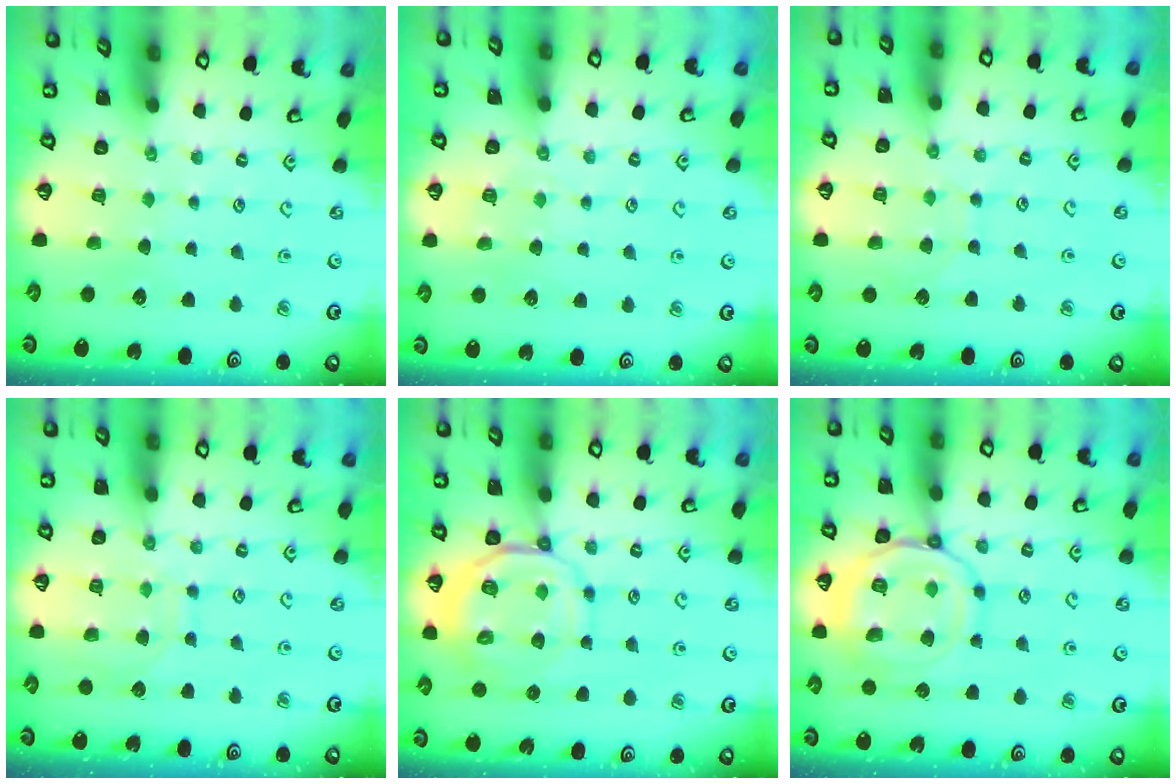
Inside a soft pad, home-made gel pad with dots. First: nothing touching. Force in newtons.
{"total": 3.2, "press": 3.1, "slide": 0.7}
{"total": 6.1, "press": 6.1, "slide": 0.4}
{"total": 9.3, "press": 9.3, "slide": 0.8}
{"total": 9.7, "press": 9.5, "slide": 1.8}
{"total": 14.4, "press": 14.4, "slide": 1.1}